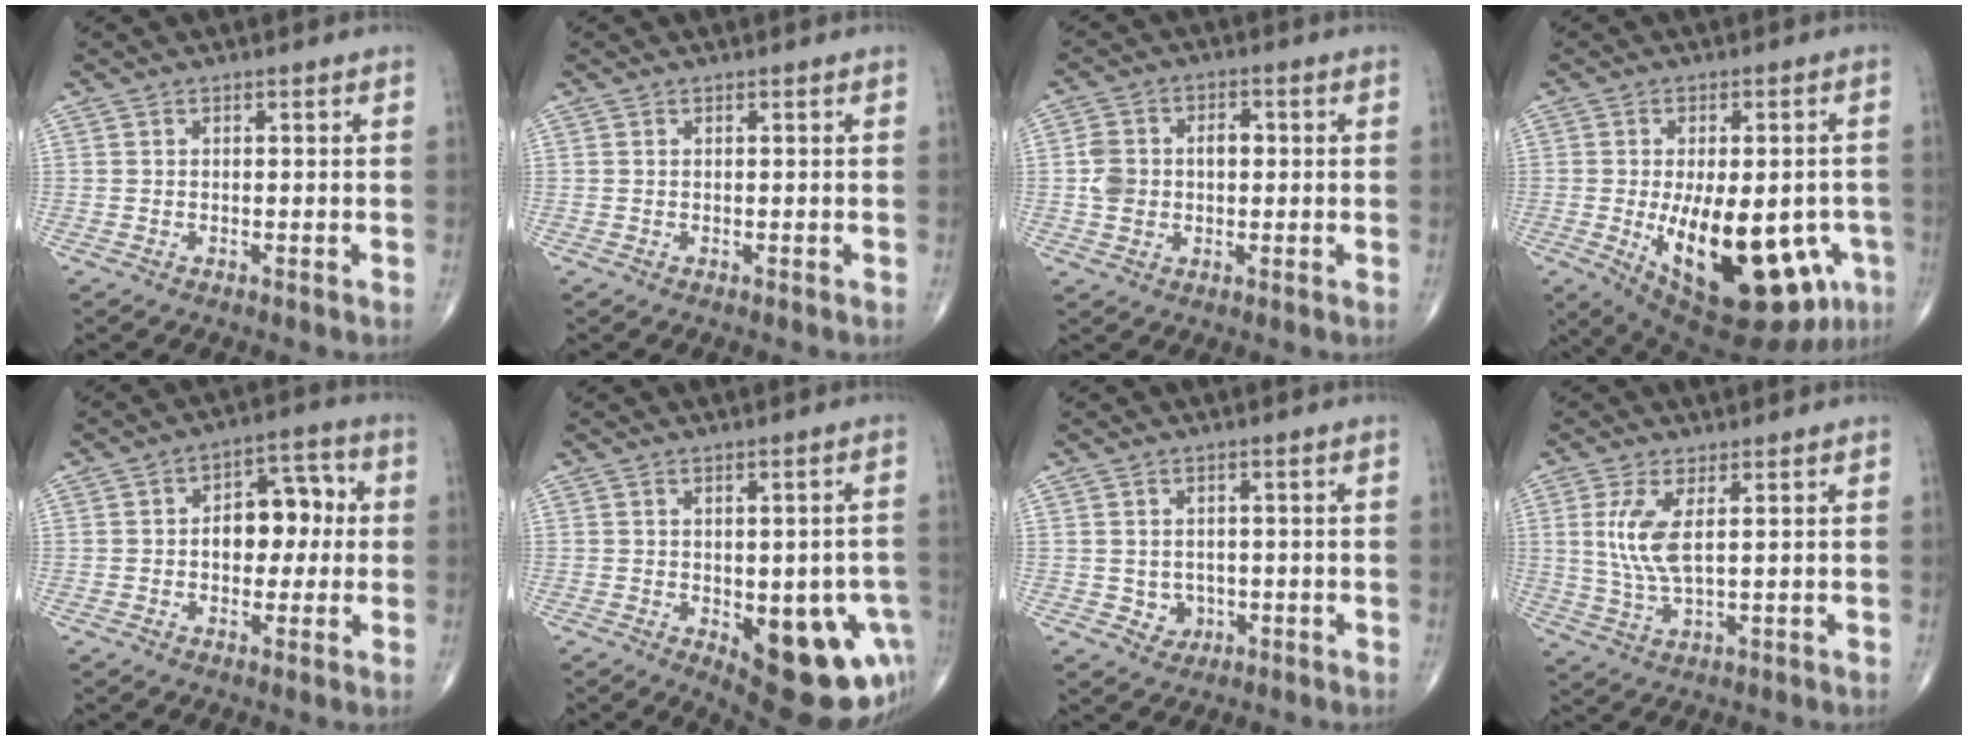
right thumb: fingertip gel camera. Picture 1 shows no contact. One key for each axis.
{"total": 0.0}
{"total": 7.5, "fx": 0.2, "fy": 5.5, "fz": 5.1, "tx": -0.085, "ty": 0.023, "tz": 0.004}
{"total": 23.7, "fx": -6.7, "fy": 10.7, "fz": 20.0, "tx": -0.259, "ty": -0.015, "tz": -0.067}
{"total": 9.9, "fx": 0.3, "fy": 6.4, "fz": 7.5, "tx": -0.071, "ty": 0.029, "tz": -0.001}
{"total": 17.5, "fx": -5.9, "fy": 7.9, "fz": 14.5, "tx": -0.123, "ty": 0.009, "tz": -0.053}
{"total": 3.1, "fx": -0.6, "fy": 2.8, "fz": 1.2, "tx": -0.002, "ty": 0.003, "tz": -0.001}
{"total": 7.1, "fx": 1.6, "fy": 2.3, "fz": 6.6, "tx": -0.155, "ty": -0.012, "tz": 0.040}